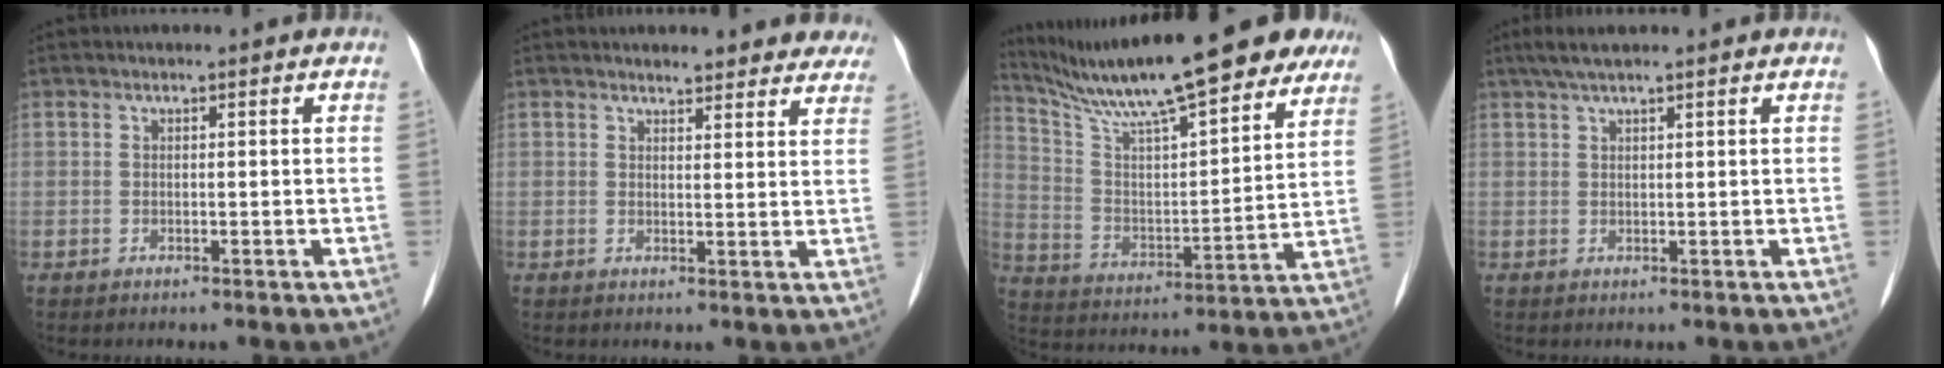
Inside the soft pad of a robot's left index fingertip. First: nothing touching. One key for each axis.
{"total": 9.7, "fx": 9.0, "fy": 1.9, "fz": 3.1, "tx": -0.021, "ty": -0.003, "tz": 0.090}
{"total": 26.2, "fx": 21.8, "fy": 4.3, "fz": 13.8, "tx": -0.229, "ty": 0.009, "tz": 0.323}
{"total": 4.2, "fx": 3.2, "fy": 0.1, "fz": 2.7, "tx": -0.051, "ty": 0.029, "tz": 0.058}